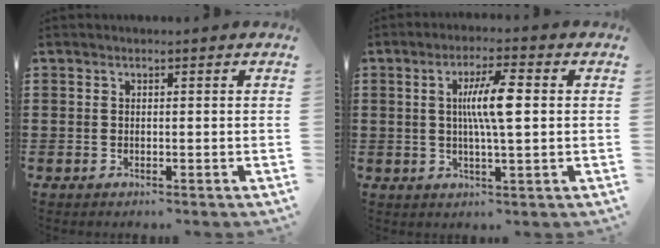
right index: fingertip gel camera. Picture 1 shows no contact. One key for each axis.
{"total": 7.1, "fx": 0.9, "fy": 1.0, "fz": 7.0, "tx": -0.131, "ty": 0.003, "tz": 0.011}